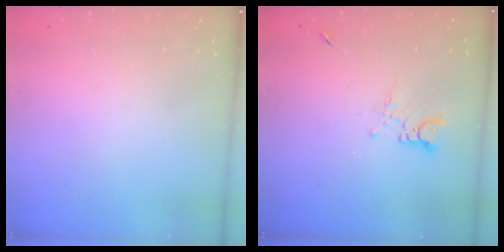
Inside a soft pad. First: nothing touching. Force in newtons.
{"total": 3.1, "press": 3.1, "slide": 0.3}